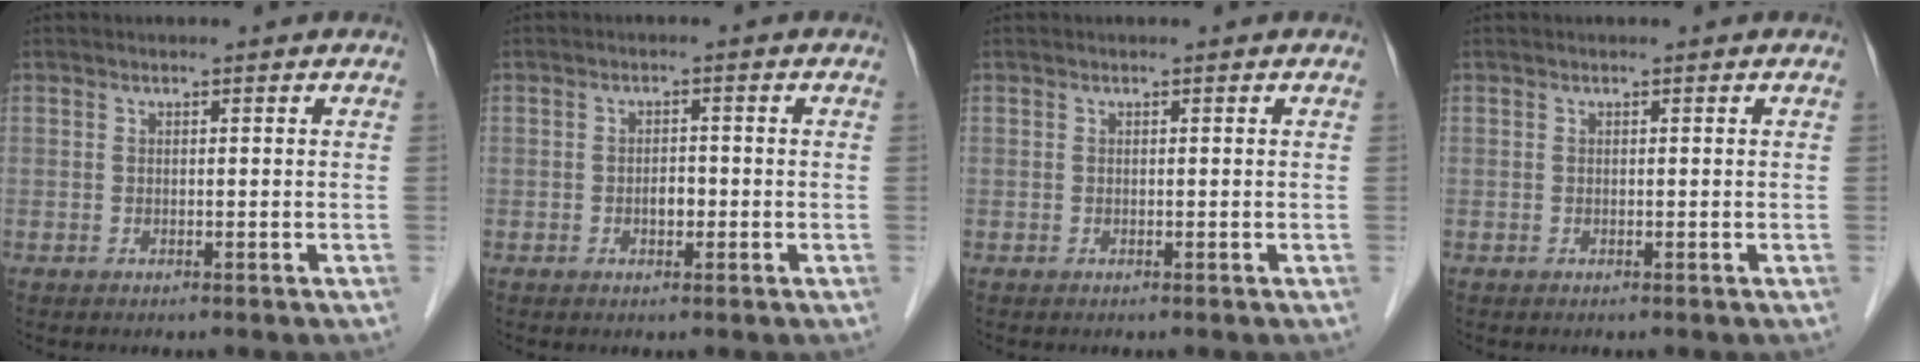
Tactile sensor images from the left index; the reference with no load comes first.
{"total": 1.8, "force": [-0.6, 1.0, 1.4], "torque": [-0.021, 0.004, -0.009]}
{"total": 0.0}
{"total": 0.0}